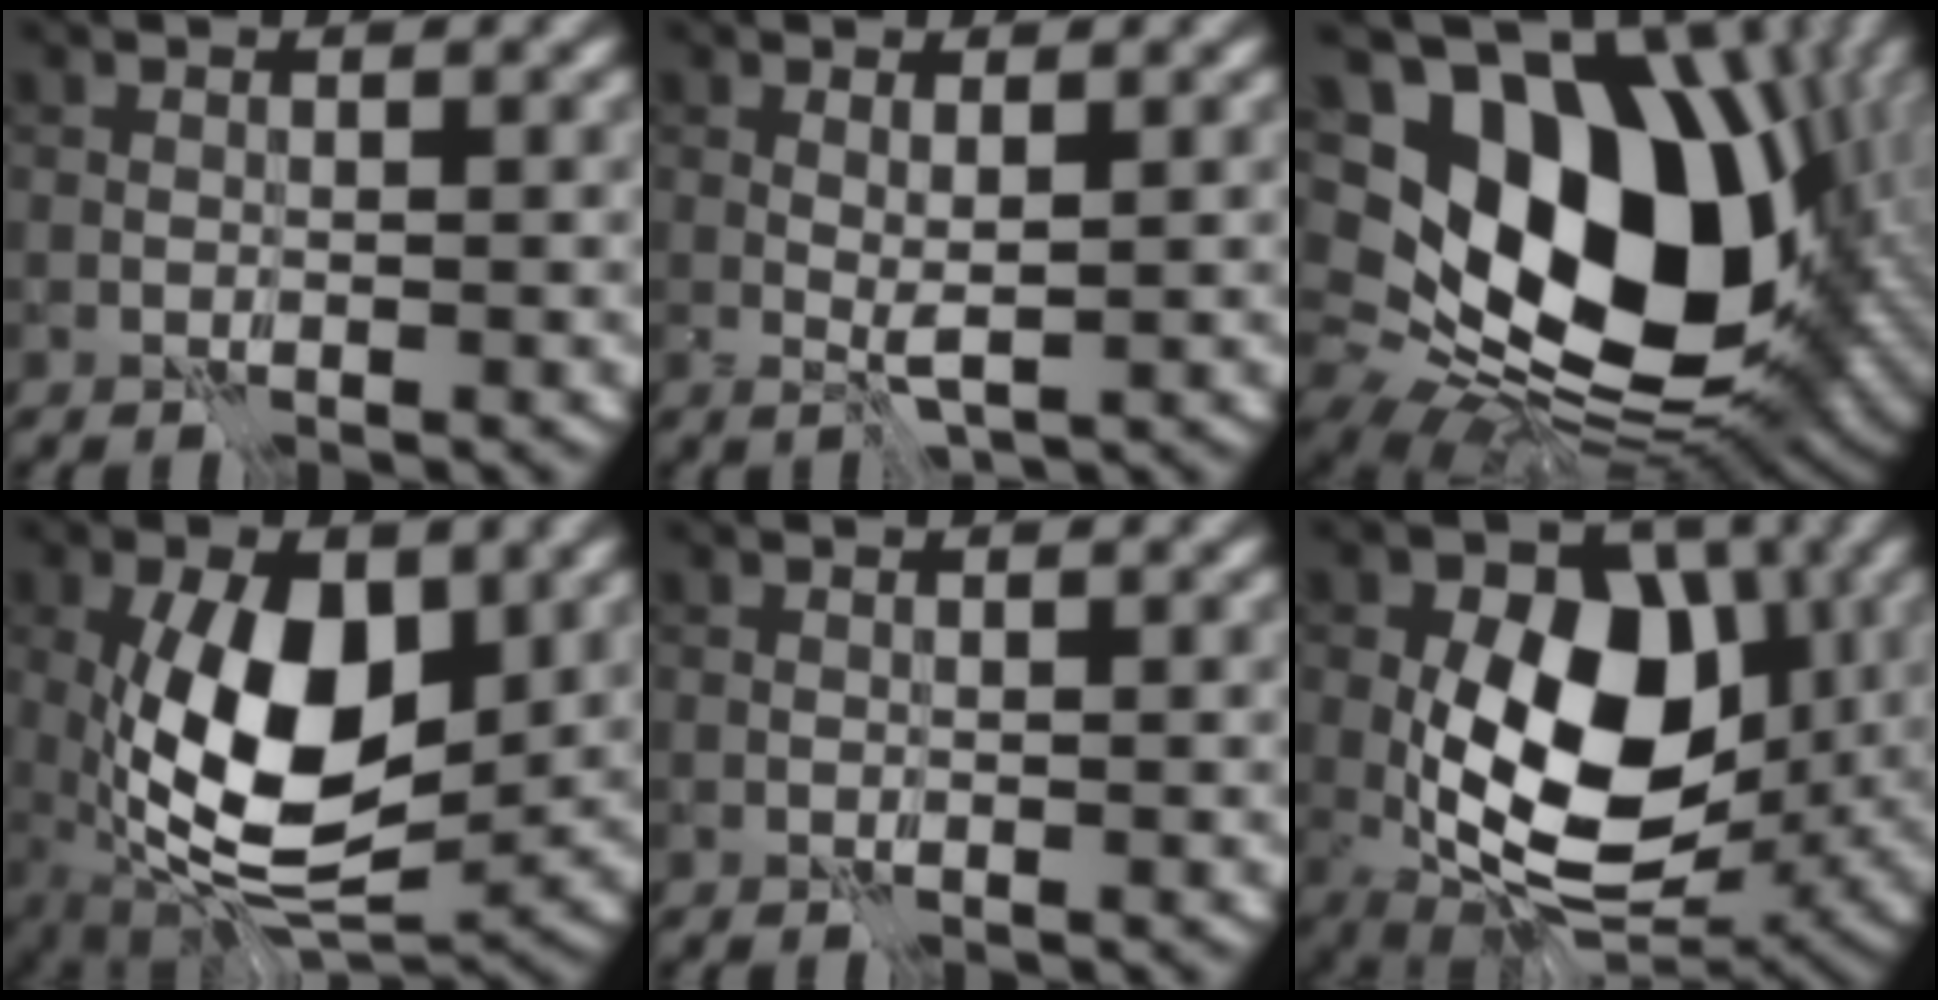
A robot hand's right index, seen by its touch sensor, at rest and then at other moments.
{"total": 1.2, "force": [0.4, 0.1, 1.1], "torque": [-0.022, -0.006, 0.008]}
{"total": 19.1, "force": [2.5, 13.6, 13.3], "torque": [-0.231, -0.015, 0.078]}
{"total": 11.9, "force": [0.1, 6.1, 10.2], "torque": [-0.180, -0.007, 0.001]}
{"total": 0.0}
{"total": 13.0, "force": [0.2, 8.6, 9.7], "torque": [-0.149, -0.009, 0.003]}